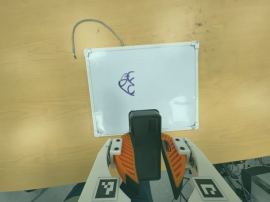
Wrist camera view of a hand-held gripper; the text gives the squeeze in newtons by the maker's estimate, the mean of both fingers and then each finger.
{"total": 10.3, "left": 9.9, "right": 10.6}